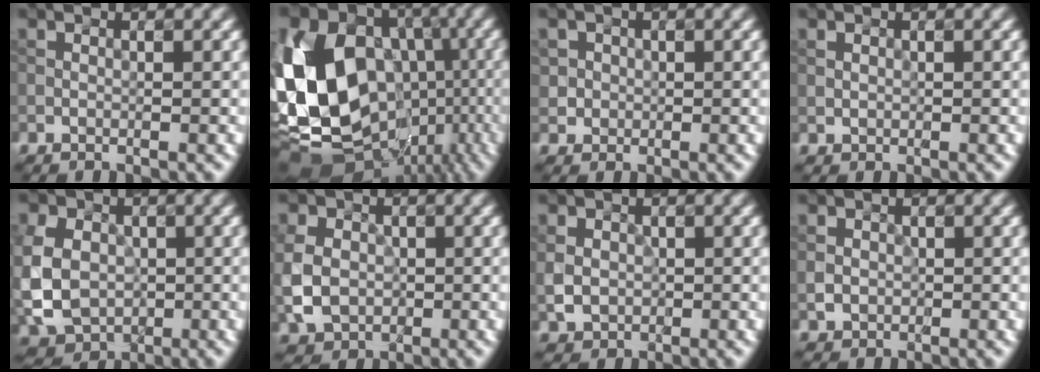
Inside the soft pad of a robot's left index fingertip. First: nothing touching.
{"total": 19.9, "force": [-2.7, 15.8, 11.7], "torque": [-0.239, -0.008, -0.026]}
{"total": 1.9, "force": [0.3, 1.8, 0.4], "torque": [-0.003, -0.004, 0.024]}
{"total": 0.7, "force": [0.3, 0.6, 0.3], "torque": [-0.006, -0.001, 0.006]}
{"total": 11.3, "force": [0.0, 9.5, 6.0], "torque": [-0.126, 0.003, -0.031]}
{"total": 6.2, "force": [-0.2, 5.2, 3.4], "torque": [-0.082, -0.003, -0.015]}
{"total": 3.1, "force": [0.2, 2.7, 1.4], "torque": [-0.032, 0.001, 0.002]}
{"total": 1.7, "force": [0.1, 1.6, 0.6], "torque": [-0.009, -0.005, 0.004]}